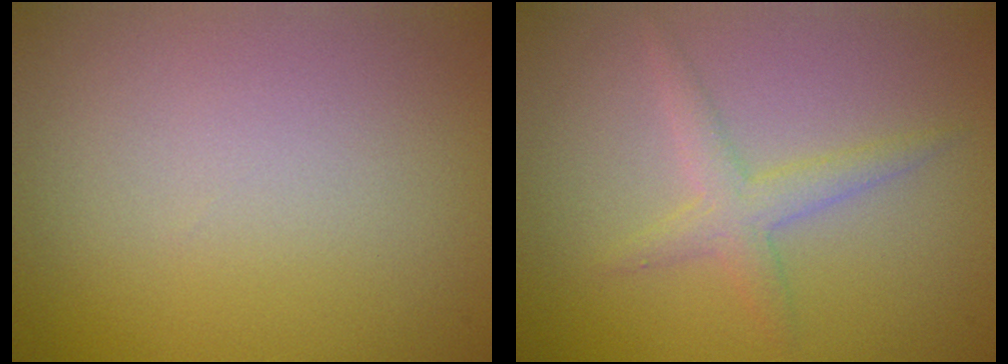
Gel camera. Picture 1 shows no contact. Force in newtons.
{"total": 2.2, "press": 2.2, "slide": 0.1}